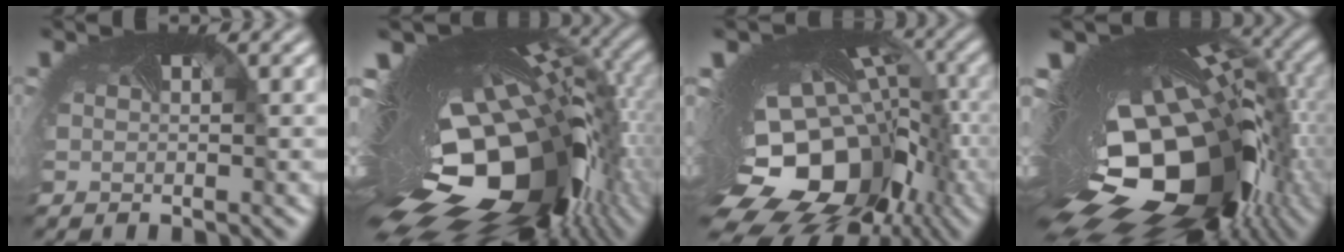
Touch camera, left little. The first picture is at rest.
{"total": 19.2, "force": [-3.5, 9.5, 16.4], "torque": [-0.264, -0.039, -0.053]}
{"total": 20.4, "force": [-7.2, 14.3, 12.6], "torque": [-0.226, -0.064, -0.081]}
{"total": 20.2, "force": [-5.4, 10.7, 16.3], "torque": [-0.278, -0.041, -0.075]}